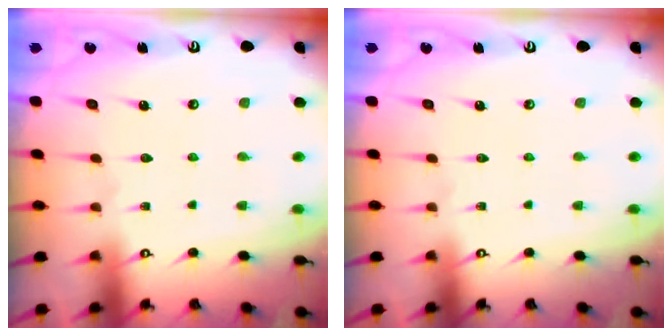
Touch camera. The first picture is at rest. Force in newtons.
{"total": 0.0}